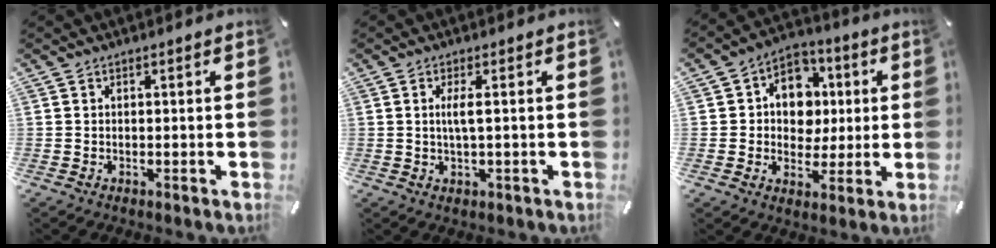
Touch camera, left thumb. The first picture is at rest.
{"total": 3.8, "force": [0.4, 1.0, 3.6], "torque": [-0.070, 0.001, 0.005]}
{"total": 10.5, "force": [0.9, 9.4, 4.6], "torque": [-0.060, -0.002, 0.017]}